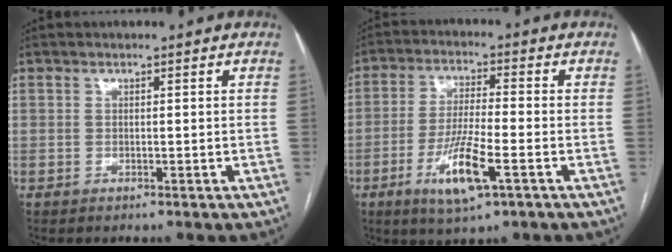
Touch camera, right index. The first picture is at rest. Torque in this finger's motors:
{"motor_torque": [1.24, -0.38, 0.54, 0.12]}